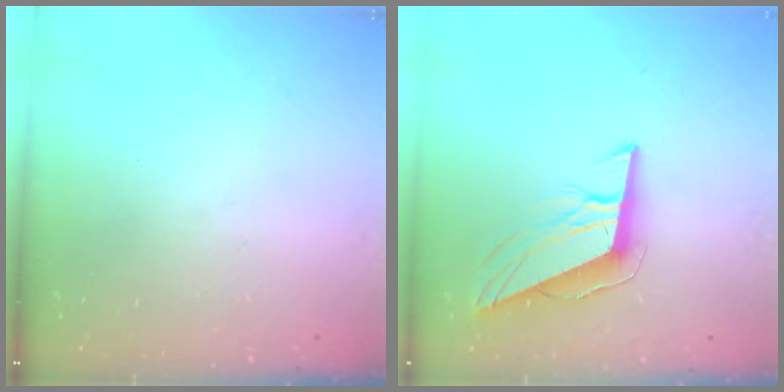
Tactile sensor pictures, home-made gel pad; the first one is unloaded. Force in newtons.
{"total": 10.5, "press": 10.3, "slide": 1.7}